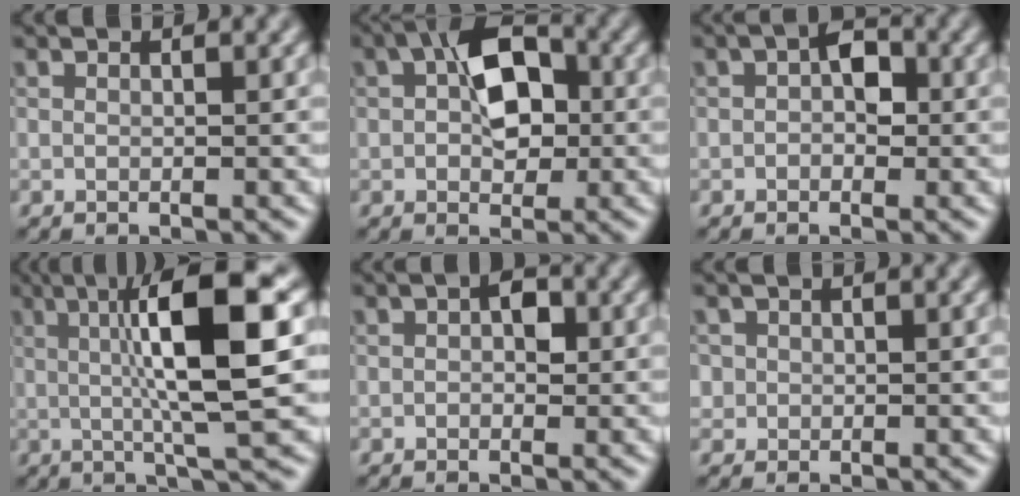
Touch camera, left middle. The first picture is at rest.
{"total": 6.3, "force": [0.9, 4.0, 4.8], "torque": [-0.081, 0.015, 0.005]}
{"total": 3.1, "force": [0.3, 2.0, 2.3], "torque": [-0.035, 0.011, 0.000]}
{"total": 9.7, "force": [1.5, 1.7, 9.4], "torque": [-0.133, 0.008, 0.026]}
{"total": 2.3, "force": [0.3, 1.4, 1.7], "torque": [-0.023, 0.007, 0.002]}
{"total": 0.8, "force": [0.1, 0.7, -0.3], "torque": [0.012, -0.005, 0.004]}